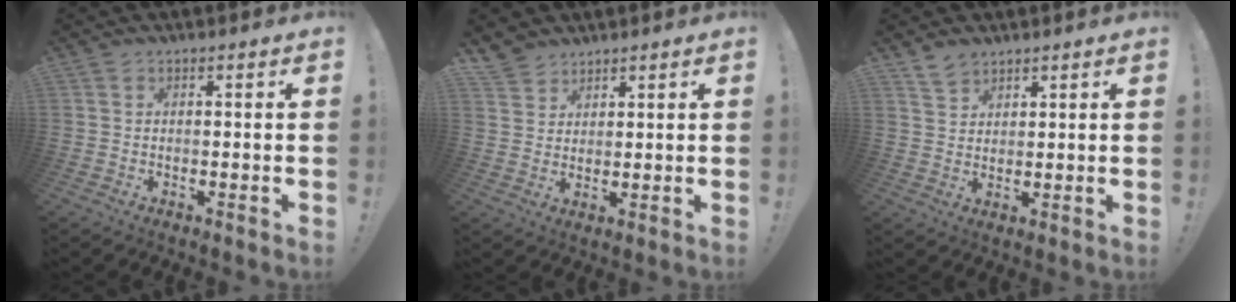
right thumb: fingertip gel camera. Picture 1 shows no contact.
{"total": 4.9, "force": [4.3, 2.5, 0.6], "torque": [-0.011, -0.029, 0.083]}
{"total": 4.0, "force": [3.6, 1.7, 0.7], "torque": [-0.008, -0.024, 0.068]}